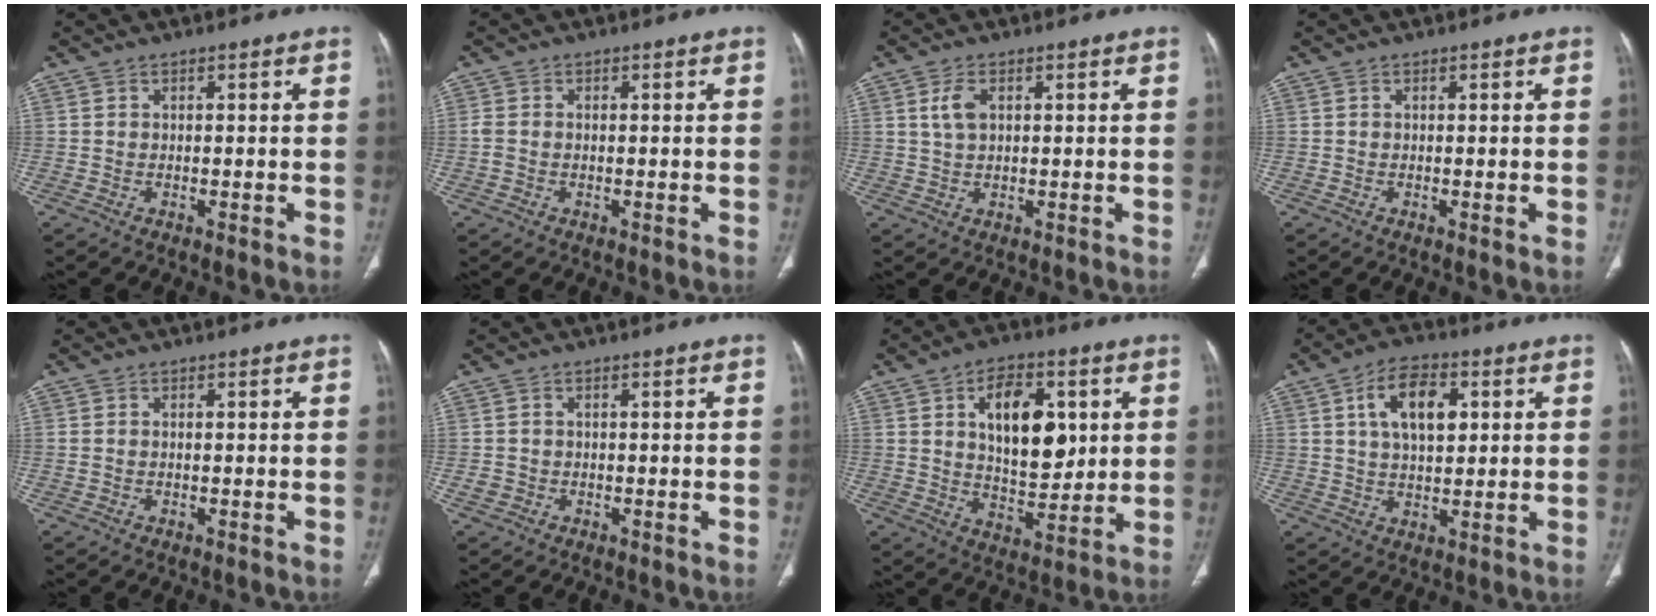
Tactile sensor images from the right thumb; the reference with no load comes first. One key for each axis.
{"total": 1.8, "fx": -0.1, "fy": 1.2, "fz": 1.3, "tx": -0.043, "ty": 0.006, "tz": -0.003}
{"total": 3.5, "fx": 1.2, "fy": 1.9, "fz": 2.7, "tx": -0.057, "ty": 0.002, "tz": 0.026}
{"total": 0.6, "fx": 0.0, "fy": -0.1, "fz": 0.6, "tx": -0.013, "ty": -0.004, "tz": -0.001}
{"total": 0.8, "fx": 0.1, "fy": 0.5, "fz": 0.7, "tx": -0.024, "ty": 0.011, "tz": 0.009}
{"total": 1.2, "fx": -0.3, "fy": 1.1, "fz": 0.4, "tx": -0.007, "ty": 0.002, "tz": -0.003}
{"total": 14.8, "fx": 4.1, "fy": 8.3, "fz": 11.6, "tx": -0.141, "ty": -0.025, "tz": 0.071}
{"total": 10.5, "fx": 3.2, "fy": 5.9, "fz": 8.1, "tx": -0.117, "ty": -0.007, "tz": 0.050}